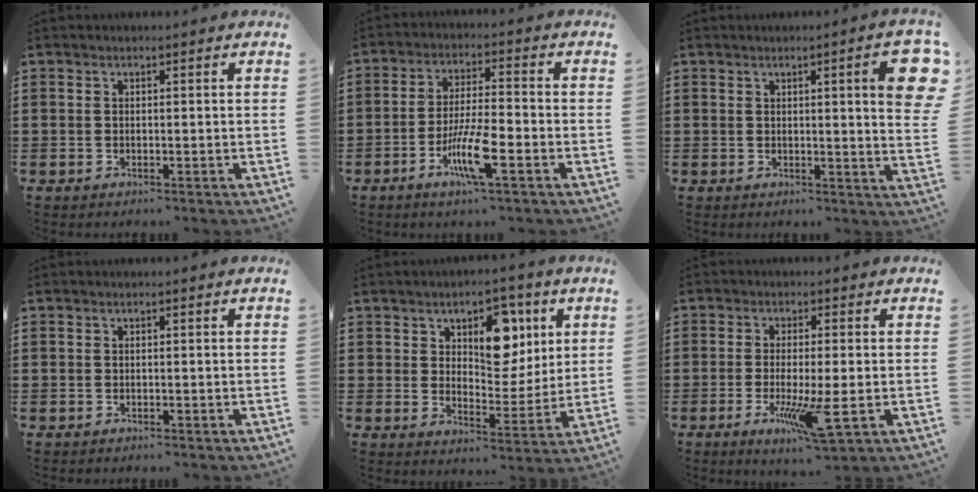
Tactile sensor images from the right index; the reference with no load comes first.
{"total": 8.1, "force": [-3.5, 1.3, 7.2], "torque": [-0.146, -0.014, -0.065]}
{"total": 6.4, "force": [2.4, 0.7, 5.9], "torque": [-0.080, -0.010, 0.033]}
{"total": 0.0}
{"total": 8.2, "force": [4.3, 4.9, 4.8], "torque": [-0.077, -0.007, 0.069]}
{"total": 7.4, "force": [-2.3, 0.8, 7.0], "torque": [-0.138, -0.025, -0.039]}